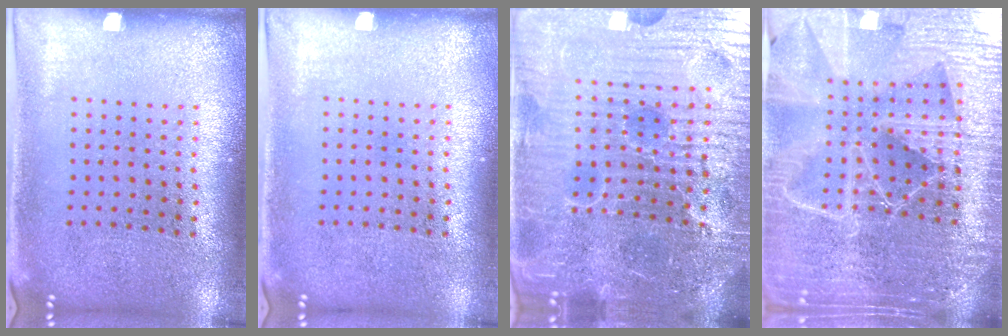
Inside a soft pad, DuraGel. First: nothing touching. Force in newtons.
{"total": 0.0}
{"total": 6.8, "press": 6.1, "slide": 3.0}
{"total": 6.4, "press": 5.6, "slide": 3.3}